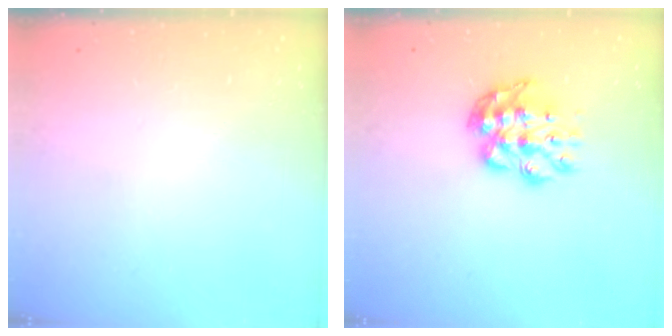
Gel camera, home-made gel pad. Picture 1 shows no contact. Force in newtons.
{"total": 10.0, "press": 9.9, "slide": 0.9}